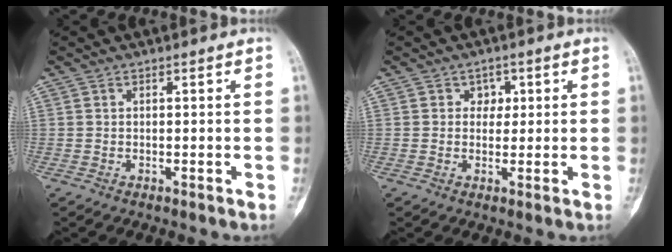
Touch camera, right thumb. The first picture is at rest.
{"total": 2.5, "force": [0.8, 2.1, 1.0], "torque": [0.012, -0.001, 0.006]}